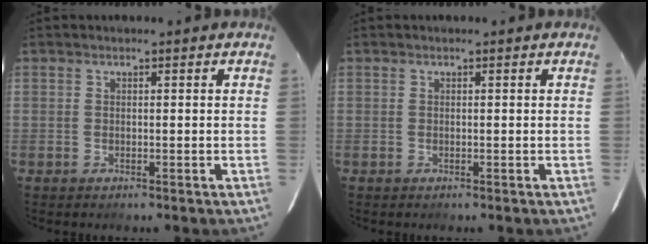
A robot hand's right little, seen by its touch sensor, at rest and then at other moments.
{"total": 0.0}